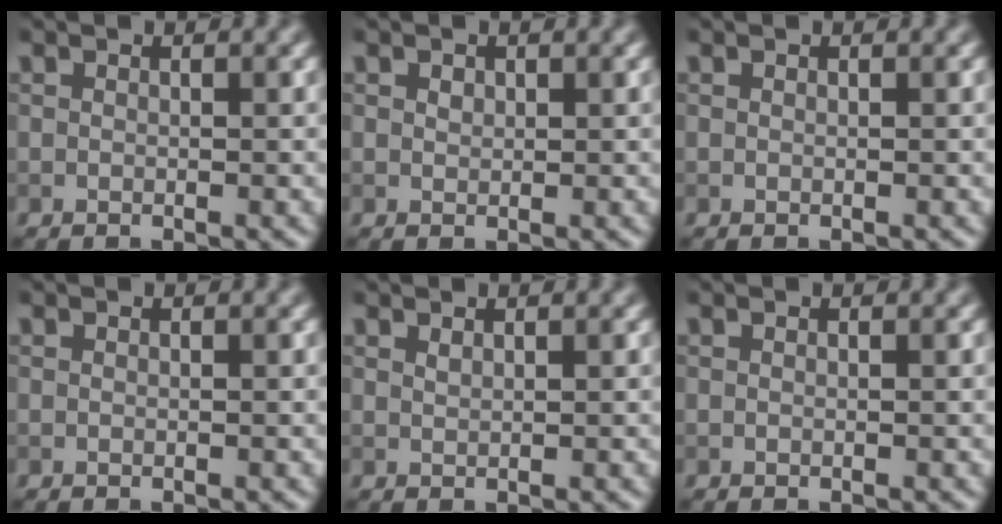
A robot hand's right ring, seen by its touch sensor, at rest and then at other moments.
{"total": 0.7, "force": [0.4, 0.5, 0.3], "torque": [-0.006, -0.002, 0.007]}
{"total": 0.0}
{"total": 0.0}
{"total": 0.5, "force": [0.4, 0.1, 0.2], "torque": [-0.004, -0.001, 0.011]}
{"total": 0.0}